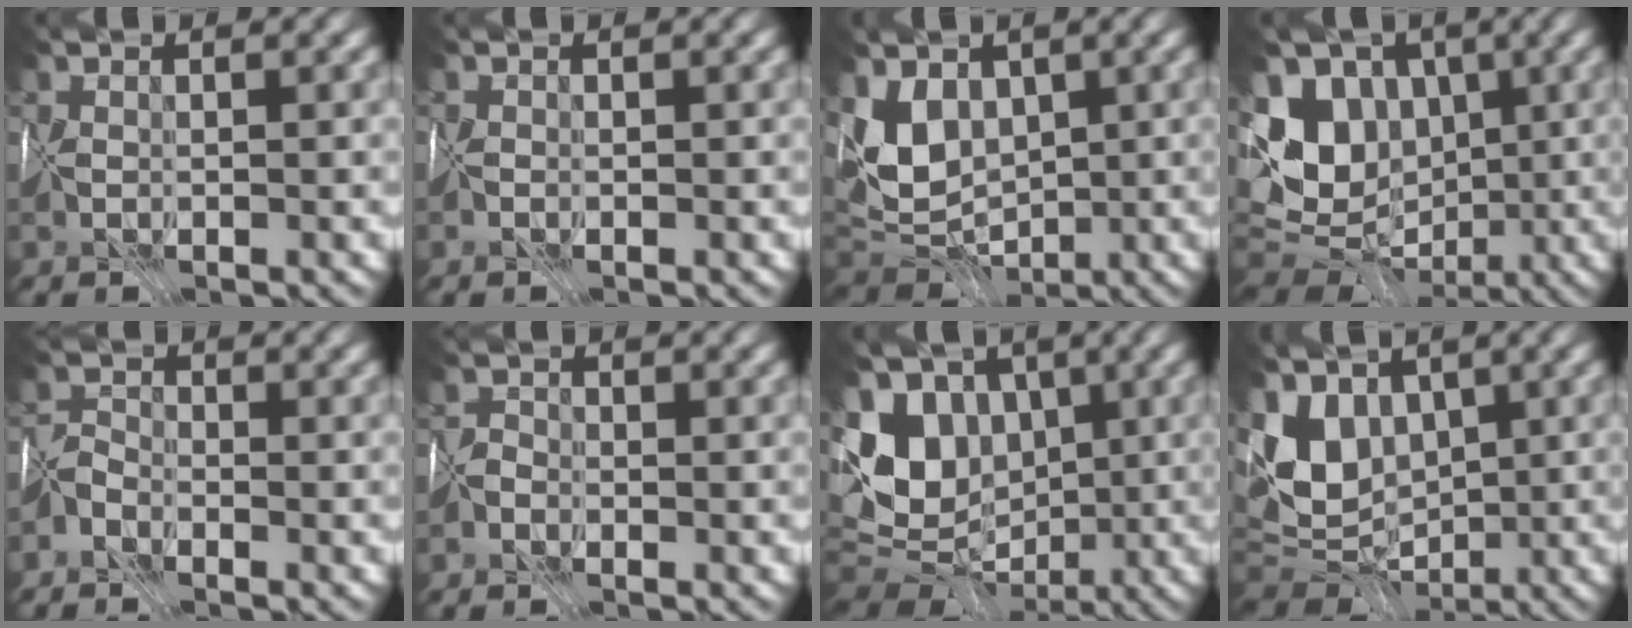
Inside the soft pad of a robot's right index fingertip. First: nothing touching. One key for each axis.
{"total": 0.7, "fx": -0.2, "fy": -0.4, "fz": -0.5, "tx": 0.005, "ty": 0.001, "tz": -0.008}
{"total": 4.0, "fx": 1.9, "fy": 2.8, "fz": 2.0, "tx": -0.049, "ty": -0.004, "tz": 0.034}
{"total": 10.3, "fx": 1.3, "fy": 8.3, "fz": 6.0, "tx": -0.119, "ty": 0.012, "tz": 0.036}
{"total": 1.4, "fx": -1.4, "fy": -0.2, "fz": -0.4, "tx": 0.003, "ty": 0.012, "tz": -0.038}
{"total": 1.2, "fx": -0.6, "fy": -0.5, "fz": -0.9, "tx": 0.014, "ty": 0.011, "tz": -0.020}
{"total": 8.9, "fx": 1.2, "fy": 7.0, "fz": 5.3, "tx": -0.109, "ty": 0.009, "tz": 0.014}
{"total": 5.7, "fx": 2.2, "fy": 4.2, "fz": 3.2, "tx": -0.075, "ty": -0.004, "tz": 0.039}